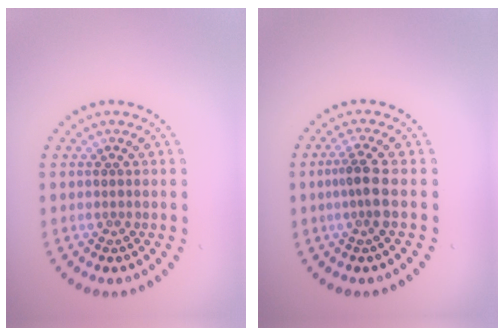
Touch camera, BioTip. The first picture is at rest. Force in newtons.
{"total": 2.3, "press": 1.8, "slide": 1.4}